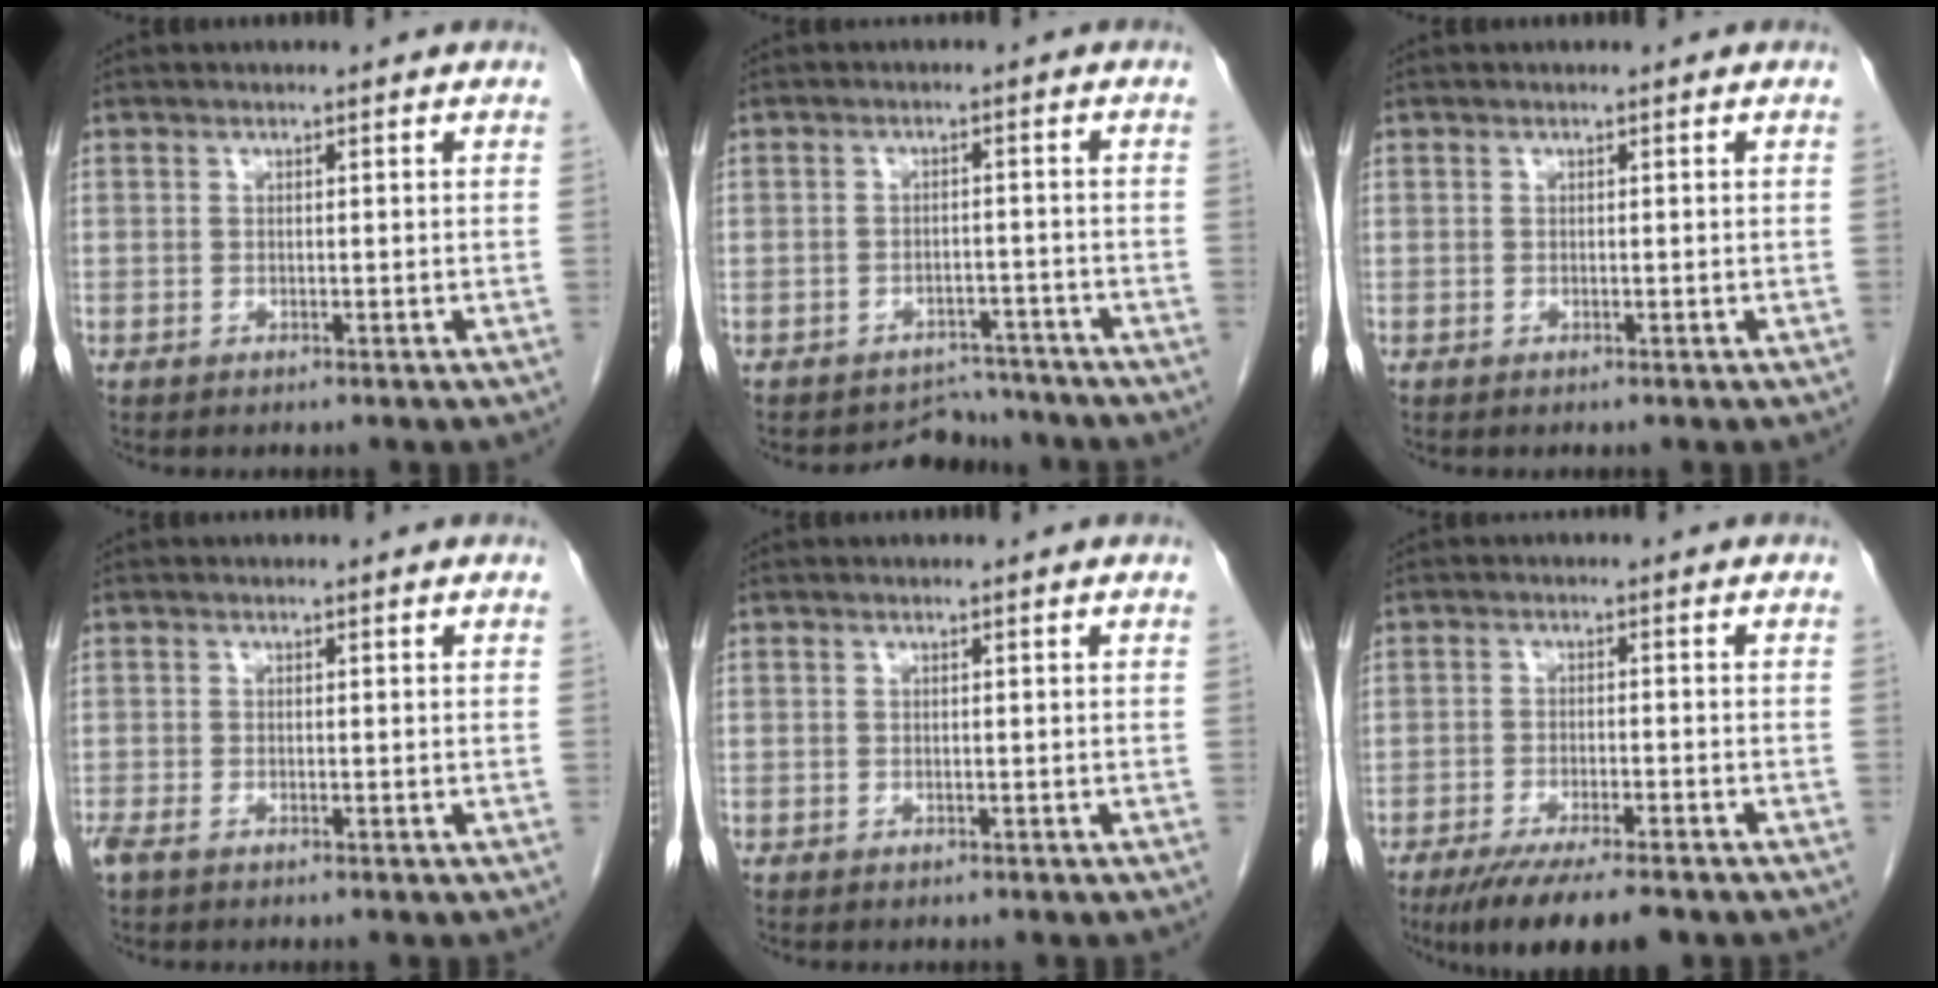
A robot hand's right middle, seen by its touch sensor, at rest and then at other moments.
{"total": 4.4, "force": [-4.0, 1.7, -0.9], "torque": [0.015, 0.017, -0.055]}
{"total": 0.0}
{"total": 2.0, "force": [-1.4, 0.8, 1.2], "torque": [-0.030, -0.005, -0.024]}
{"total": 0.0}
{"total": 10.2, "force": [-7.8, 1.5, 6.5], "torque": [-0.096, -0.019, -0.120]}